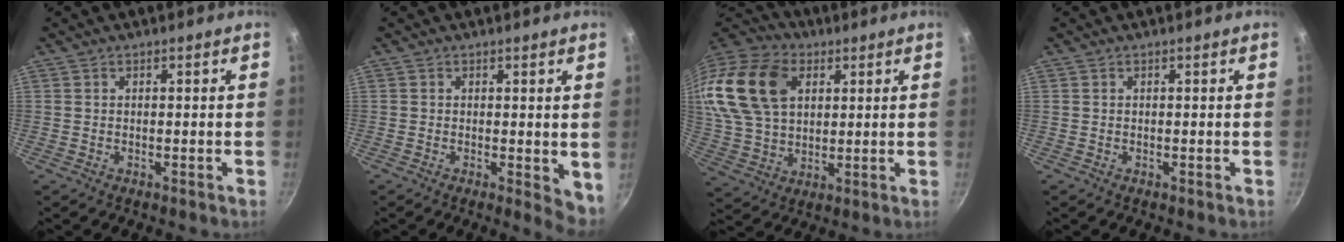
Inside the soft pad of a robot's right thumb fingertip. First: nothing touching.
{"total": 4.6, "force": [-0.2, 2.1, 4.1], "torque": [-0.044, -0.006, -0.001]}
{"total": 23.0, "force": [7.2, 15.9, 15.0], "torque": [-0.302, 0.013, 0.135]}
{"total": 0.0}